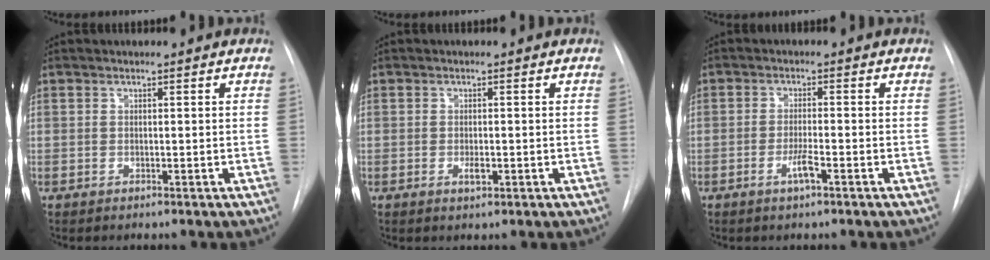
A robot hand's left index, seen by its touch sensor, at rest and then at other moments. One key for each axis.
{"total": 1.5, "fx": -0.6, "fy": 0.6, "fz": 1.3, "tx": -0.023, "ty": -0.001, "tz": -0.008}
{"total": 2.8, "fx": -1.5, "fy": 0.1, "fz": 2.4, "tx": -0.048, "ty": -0.003, "tz": -0.030}